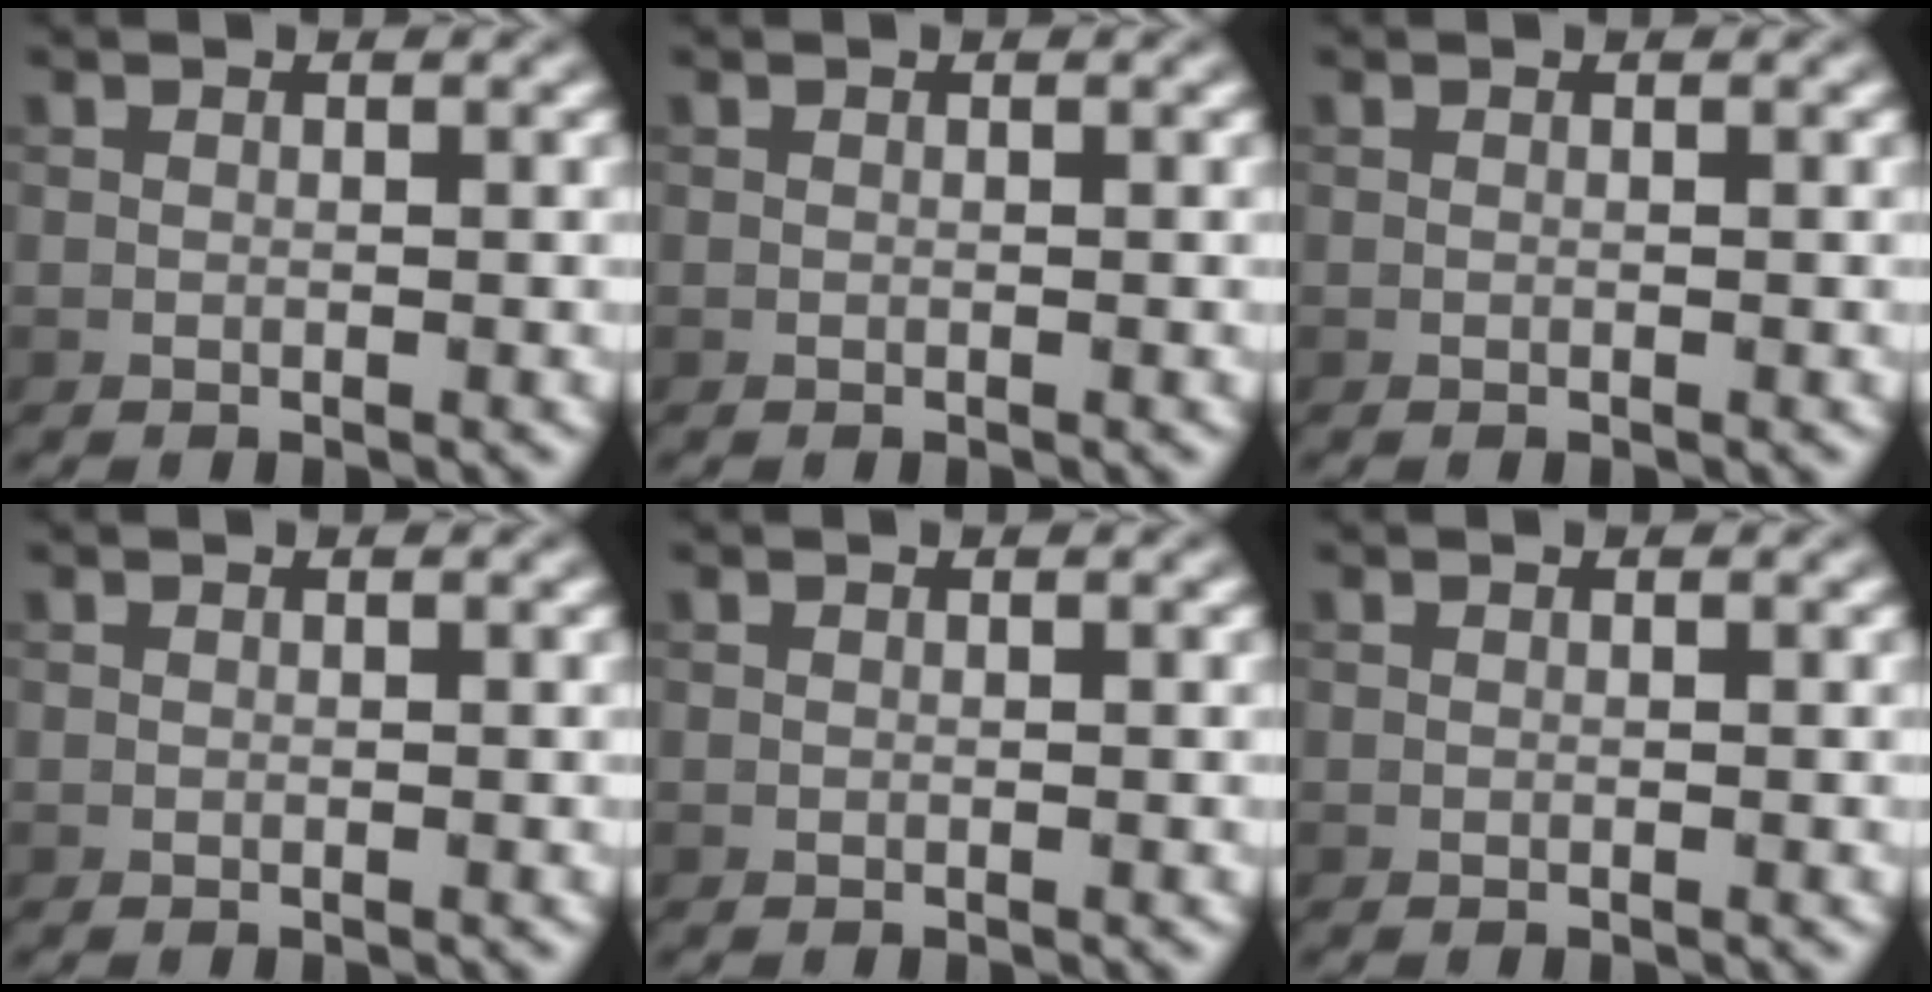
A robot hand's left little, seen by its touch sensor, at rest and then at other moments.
{"total": 0.0}
{"total": 0.0}
{"total": 0.0}
{"total": 0.0}
{"total": 0.0}